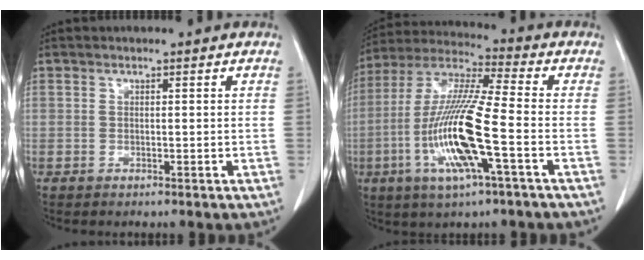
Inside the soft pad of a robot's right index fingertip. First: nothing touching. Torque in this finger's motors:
{"motor_torque": [2.14, 0.00, 0.52, 0.21]}